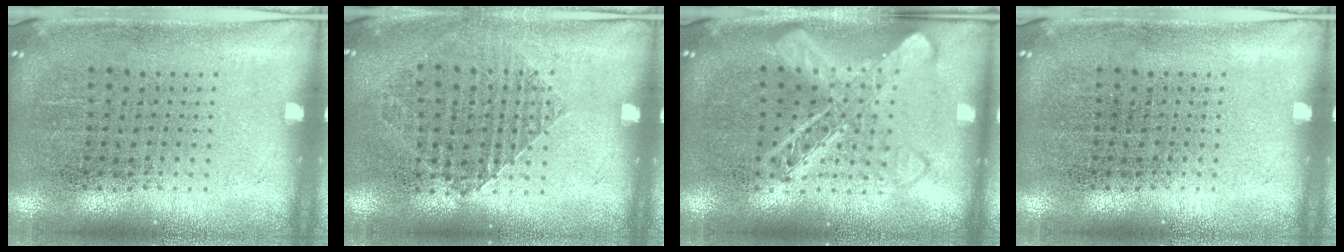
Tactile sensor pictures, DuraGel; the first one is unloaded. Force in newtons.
{"total": 1.0, "press": 1.0, "slide": 0.2}
{"total": 2.8, "press": 2.8, "slide": 0.5}
{"total": 0.0}